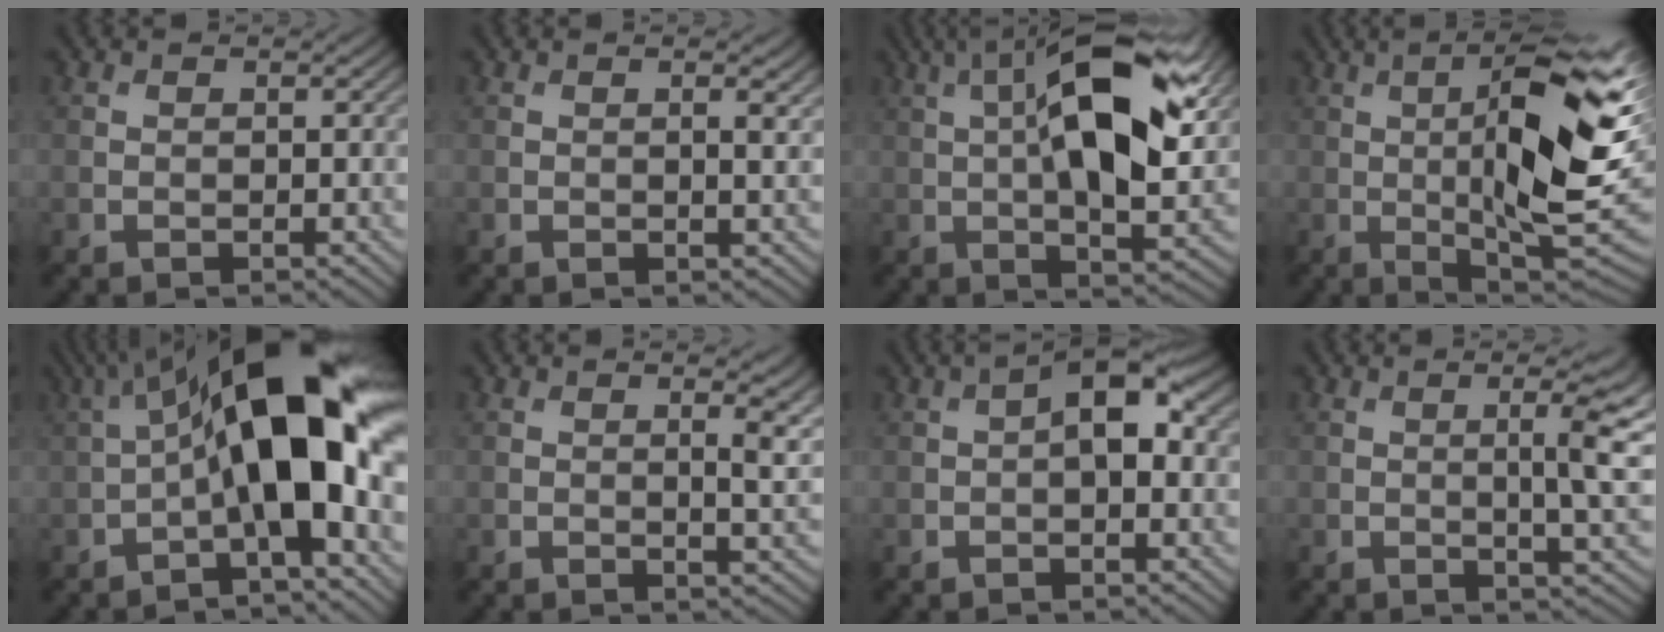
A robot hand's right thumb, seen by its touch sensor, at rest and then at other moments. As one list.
[{"total": 1.4, "force": [0.4, 0.2, 1.3], "torque": [-0.023, 0.000, 0.005]}, {"total": 15.2, "force": [3.9, 5.5, 13.6], "torque": [-0.229, 0.008, 0.055]}, {"total": 17.2, "force": [1.8, 4.6, 16.5], "torque": [-0.261, 0.014, 0.037]}, {"total": 16.1, "force": [0.0, 5.5, 15.1], "torque": [-0.234, 0.034, -0.011]}, {"total": 4.1, "force": [1.1, 1.2, 3.7], "torque": [-0.056, -0.001, 0.019]}, {"total": 5.6, "force": [0.8, 2.5, 4.9], "torque": [-0.079, 0.009, 0.009]}, {"total": 6.1, "force": [0.8, 1.4, 5.9], "torque": [-0.092, 0.004, 0.015]}]